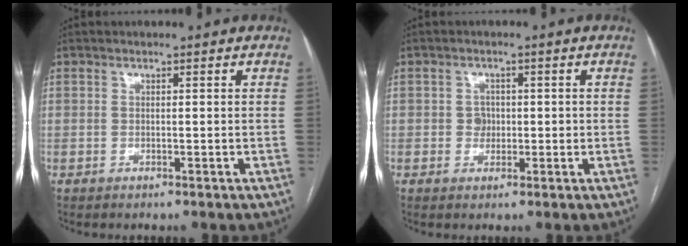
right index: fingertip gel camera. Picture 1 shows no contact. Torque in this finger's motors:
{"motor_torque": [0.17, 0.00, 0.00, 0.02]}